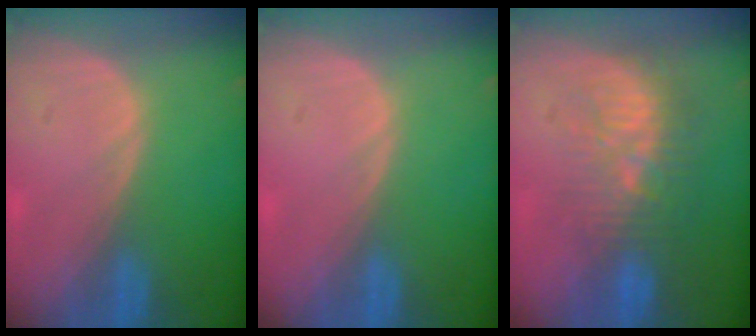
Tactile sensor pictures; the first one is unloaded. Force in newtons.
{"total": 0.0}
{"total": 9.1, "press": 8.7, "slide": 2.6}